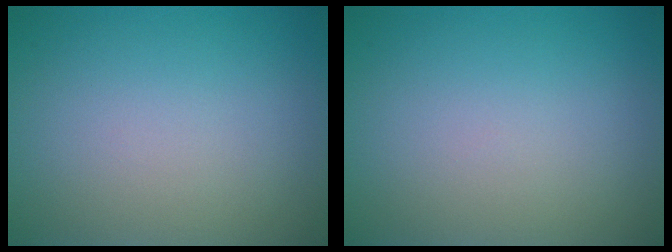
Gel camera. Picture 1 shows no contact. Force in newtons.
{"total": 0.0}